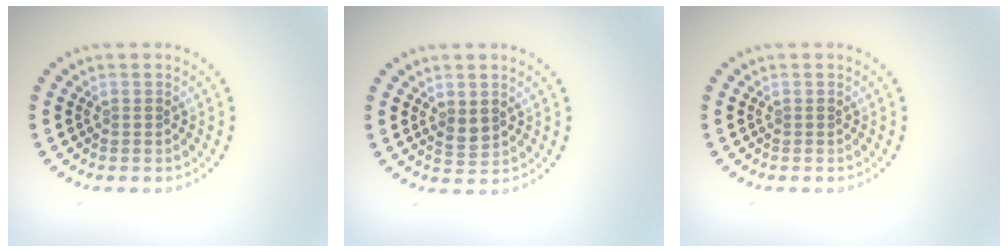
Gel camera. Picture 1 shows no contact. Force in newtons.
{"total": 1.5, "press": 1.4, "slide": 0.5}
{"total": 0.0}